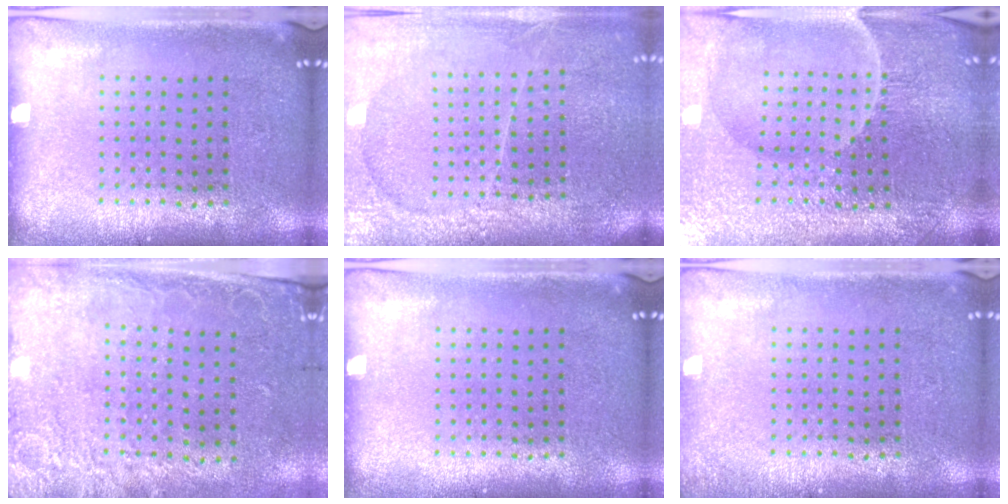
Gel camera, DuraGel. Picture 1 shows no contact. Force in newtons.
{"total": 3.7, "press": 3.3, "slide": 1.6}
{"total": 4.4, "press": 4.4, "slide": 0.8}
{"total": 2.6, "press": 2.0, "slide": 1.7}
{"total": 0.0}
{"total": 0.9, "press": 0.9, "slide": 0.2}